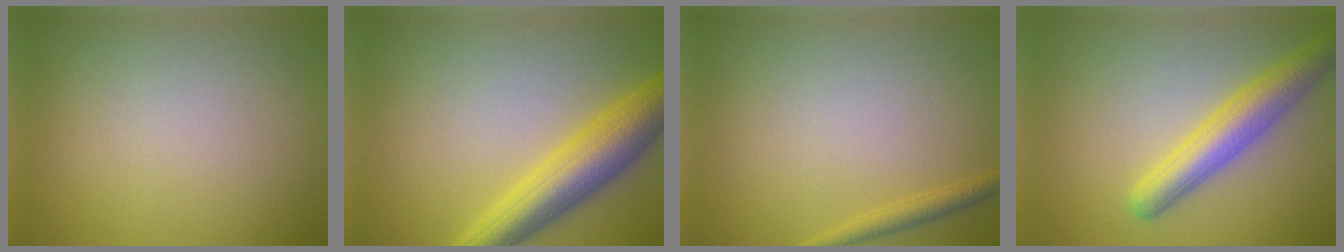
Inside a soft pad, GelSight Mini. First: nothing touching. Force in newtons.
{"total": 6.6, "press": 6.6, "slide": 0.1}
{"total": 1.5, "press": 1.5, "slide": 0.1}
{"total": 5.0, "press": 5.0, "slide": 0.3}